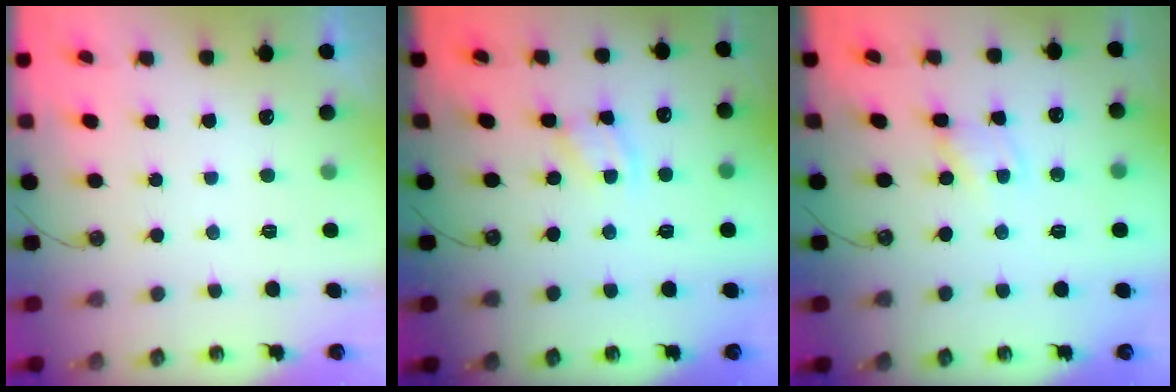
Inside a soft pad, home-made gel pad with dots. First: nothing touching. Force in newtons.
{"total": 2.3, "press": 2.3, "slide": 0.1}
{"total": 1.1, "press": 1.1, "slide": 0.1}